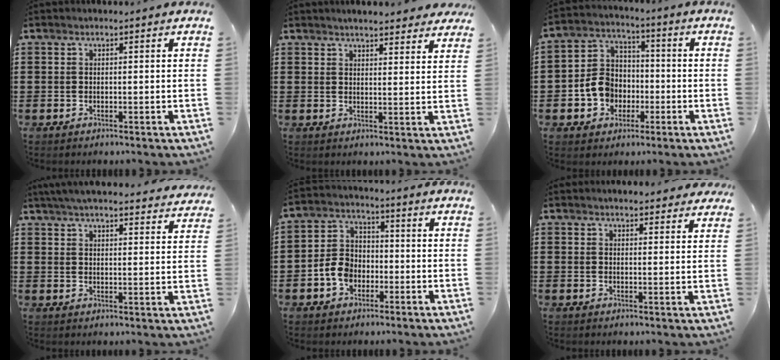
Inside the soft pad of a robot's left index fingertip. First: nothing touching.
{"total": 3.5, "force": [3.4, 0.2, 0.7], "torque": [-0.024, -0.007, 0.062]}
{"total": 7.4, "force": [-2.2, 6.5, 2.9], "torque": [-0.086, 0.021, -0.043]}
{"total": 5.1, "force": [4.8, 0.0, 1.4], "torque": [-0.044, -0.019, 0.087]}
{"total": 5.8, "force": [-2.5, 4.3, 3.0], "torque": [-0.079, 0.010, -0.051]}
{"total": 2.6, "force": [2.5, 0.5, 0.5], "torque": [-0.018, -0.001, 0.046]}